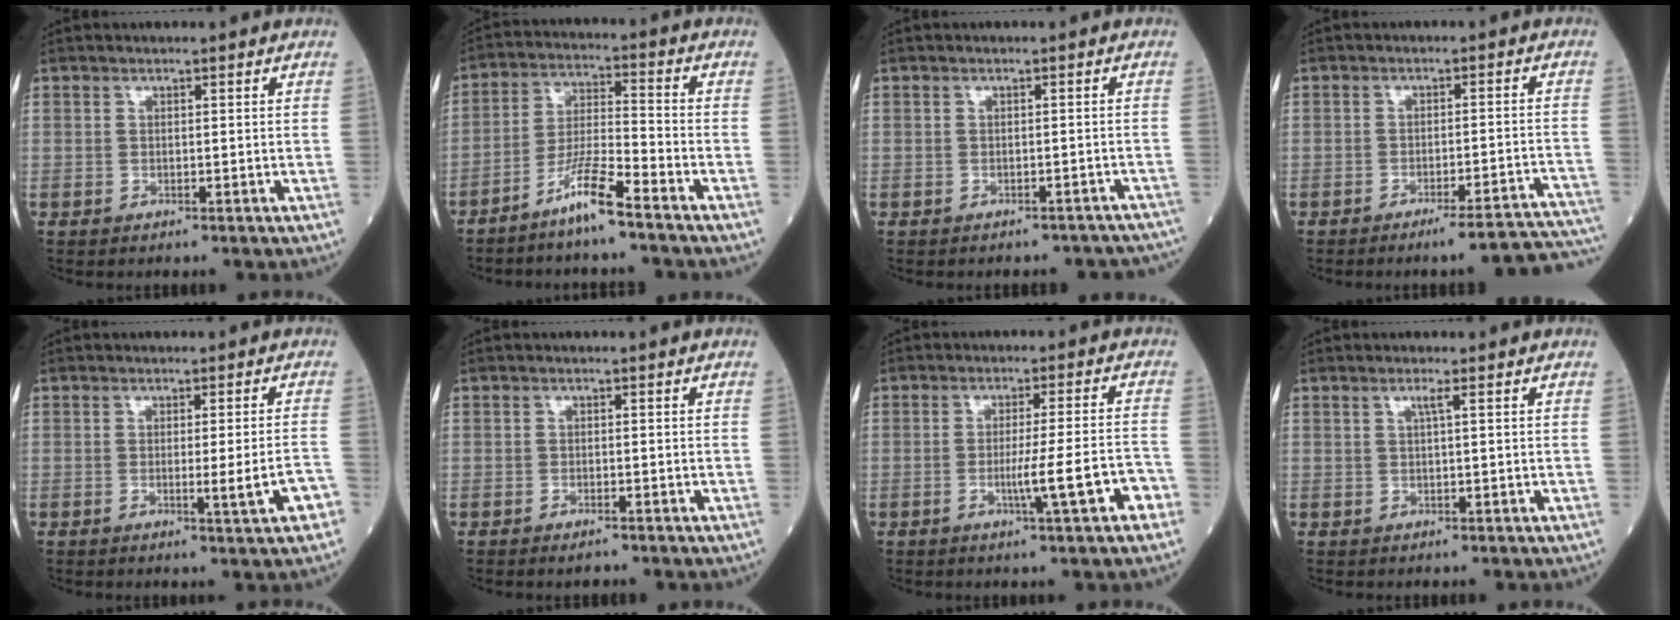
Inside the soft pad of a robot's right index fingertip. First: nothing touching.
{"total": 7.7, "force": [-5.8, -0.2, 5.1], "torque": [-0.101, -0.013, -0.116]}
{"total": 8.2, "force": [-7.5, 2.9, 1.4], "torque": [-0.008, 0.009, -0.070]}
{"total": 12.3, "force": [-11.6, -0.6, 4.2], "torque": [-0.003, 0.018, -0.140]}
{"total": 4.8, "force": [-1.9, -0.4, 4.4], "torque": [-0.053, -0.009, -0.026]}
{"total": 1.4, "force": [-1.2, 0.3, 0.8], "torque": [-0.014, -0.002, -0.016]}
{"total": 8.0, "force": [-3.3, -0.4, 7.3], "torque": [-0.107, -0.004, -0.050]}
{"total": 1.2, "force": [0.4, -0.3, 1.0], "torque": [-0.023, 0.000, 0.008]}